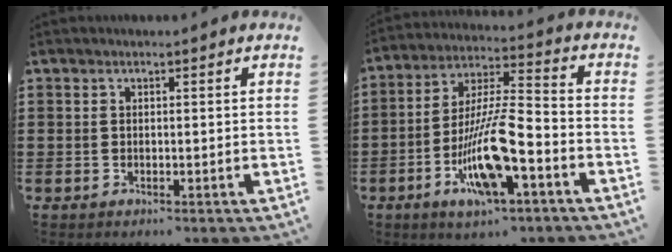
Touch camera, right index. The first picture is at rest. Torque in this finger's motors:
{"motor_torque": [2.14, 0.00, 1.05, 0.21]}